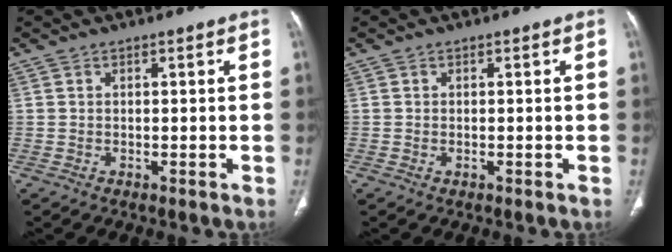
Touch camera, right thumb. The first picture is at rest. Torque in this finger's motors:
{"motor_torque": [0.31, -0.08, 0.00, -0.75, -0.10]}